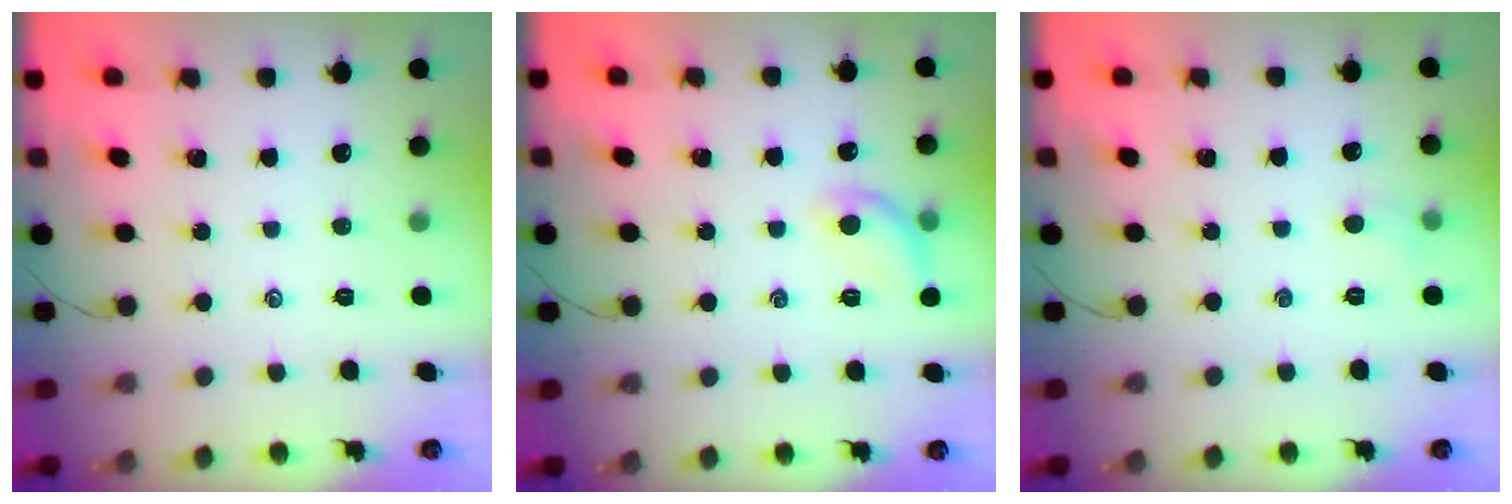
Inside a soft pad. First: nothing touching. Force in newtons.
{"total": 8.8, "press": 8.7, "slide": 1.3}
{"total": 3.8, "press": 3.6, "slide": 1.2}